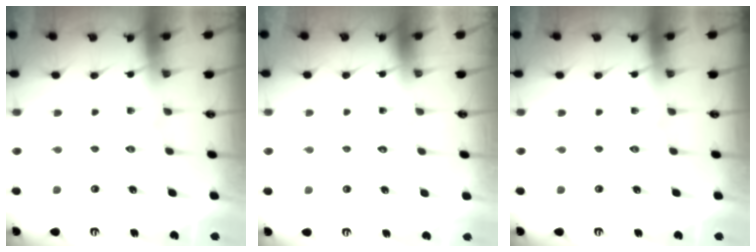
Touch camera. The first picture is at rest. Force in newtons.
{"total": 1.7, "press": 1.7, "slide": 0.1}
{"total": 0.0}